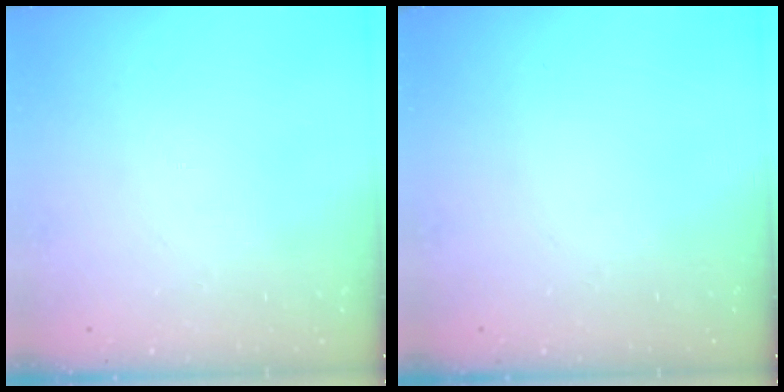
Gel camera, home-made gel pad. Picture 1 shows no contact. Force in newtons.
{"total": 0.0}